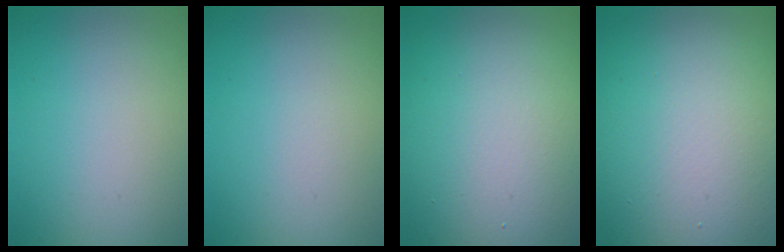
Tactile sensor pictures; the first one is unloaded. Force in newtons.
{"total": 0.0}
{"total": 17.2, "press": 17.2, "slide": 1.0}
{"total": 18.1, "press": 18.1, "slide": 1.1}